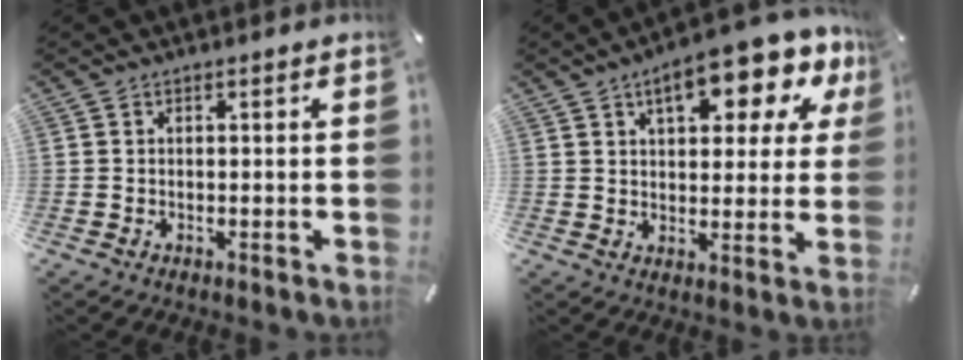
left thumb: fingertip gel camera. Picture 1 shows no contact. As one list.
[{"total": 14.6, "force": [7.8, 6.8, 10.4], "torque": [-0.137, -0.033, 0.124]}]